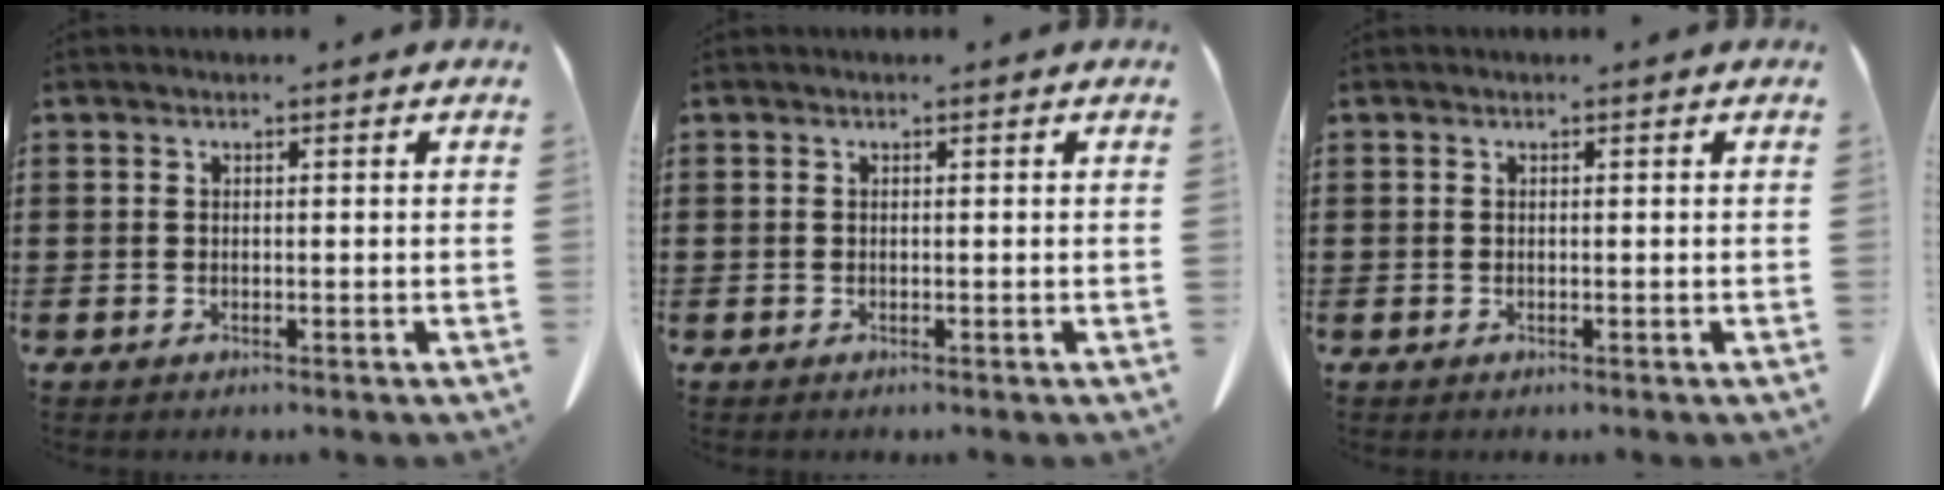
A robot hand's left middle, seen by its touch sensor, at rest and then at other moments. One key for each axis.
{"total": 0.0}
{"total": 0.0}